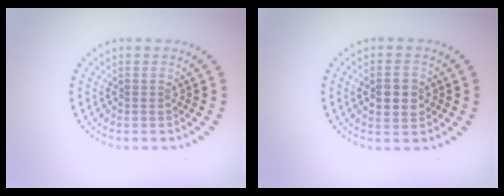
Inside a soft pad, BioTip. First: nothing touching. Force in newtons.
{"total": 2.9, "press": 2.9, "slide": 0.2}